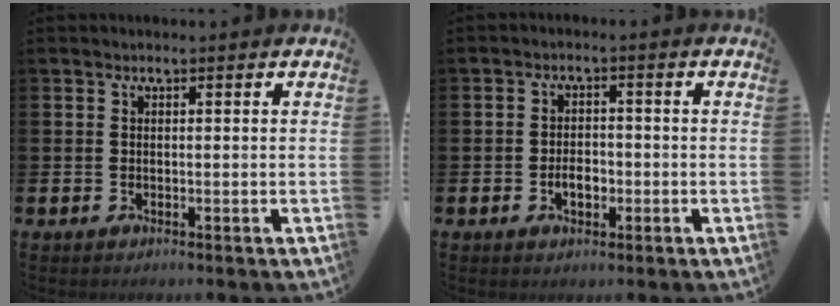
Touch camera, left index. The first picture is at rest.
{"total": 3.0, "force": [-0.9, 1.8, 2.2], "torque": [-0.034, -0.001, -0.020]}